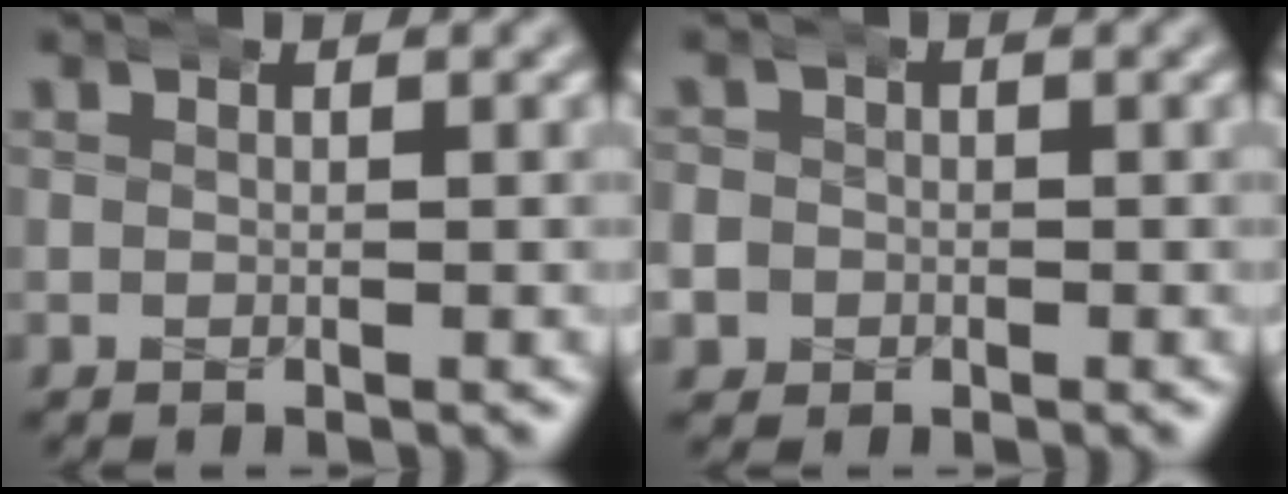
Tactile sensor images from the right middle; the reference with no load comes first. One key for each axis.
{"total": 3.3, "fx": -0.7, "fy": 3.2, "fz": 0.4, "tx": -0.026, "ty": -0.004, "tz": -0.016}